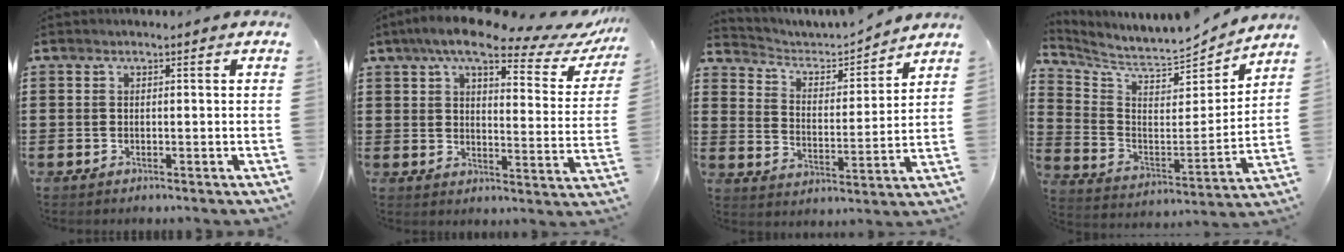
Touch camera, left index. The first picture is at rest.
{"total": 10.1, "force": [7.5, 2.0, 6.4], "torque": [-0.118, -0.030, 0.122]}
{"total": 3.6, "force": [3.3, 1.3, 0.8], "torque": [-0.039, -0.022, 0.048]}
{"total": 5.9, "force": [5.7, 0.8, 1.2], "torque": [-0.060, -0.056, 0.092]}